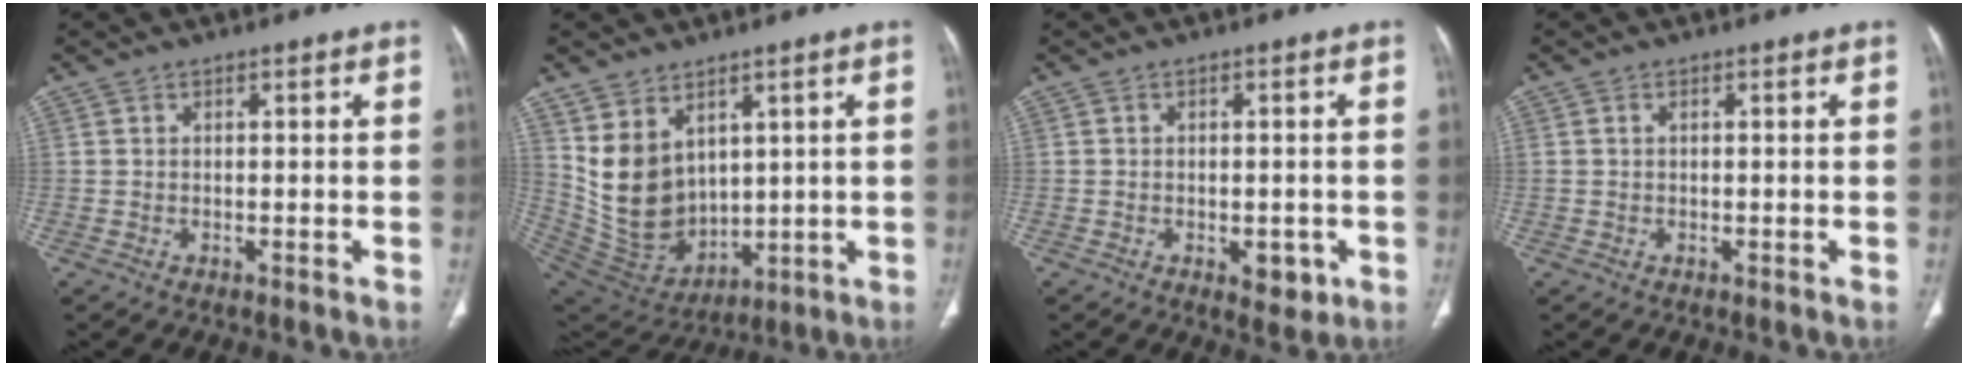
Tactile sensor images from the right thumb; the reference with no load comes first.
{"total": 13.4, "force": [4.6, 9.6, 8.1], "torque": [-0.129, -0.025, 0.127]}
{"total": 4.1, "force": [-1.4, 2.4, 3.1], "torque": [-0.023, 0.000, -0.011]}
{"total": 0.6, "force": [0.2, 0.4, 0.5], "torque": [-0.012, 0.005, 0.005]}